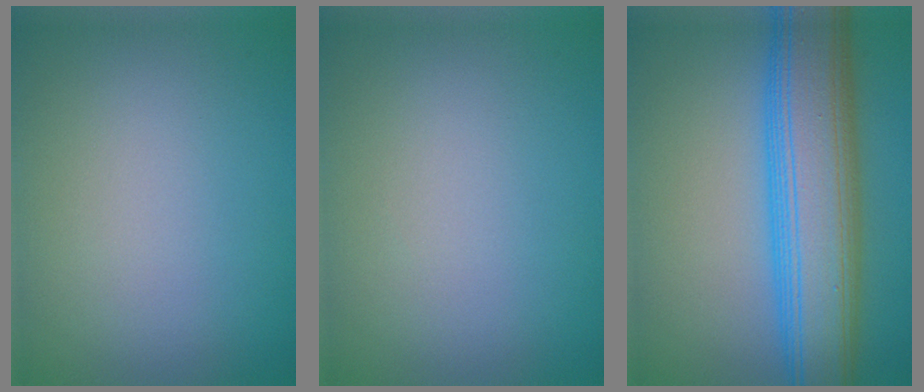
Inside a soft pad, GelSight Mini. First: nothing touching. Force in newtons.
{"total": 0.0}
{"total": 10.0, "press": 10.0, "slide": 0.1}